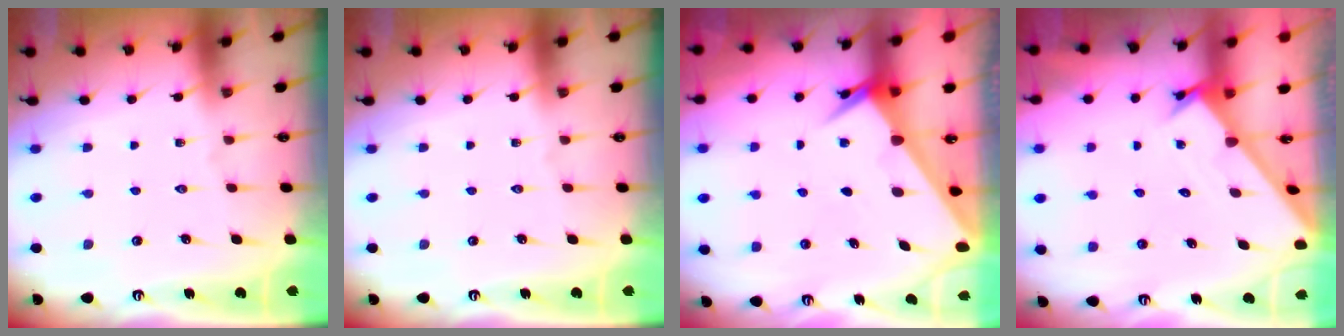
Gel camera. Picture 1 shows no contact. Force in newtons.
{"total": 0.0}
{"total": 2.8, "press": 2.8, "slide": 0.2}
{"total": 1.7, "press": 1.7, "slide": 0.1}